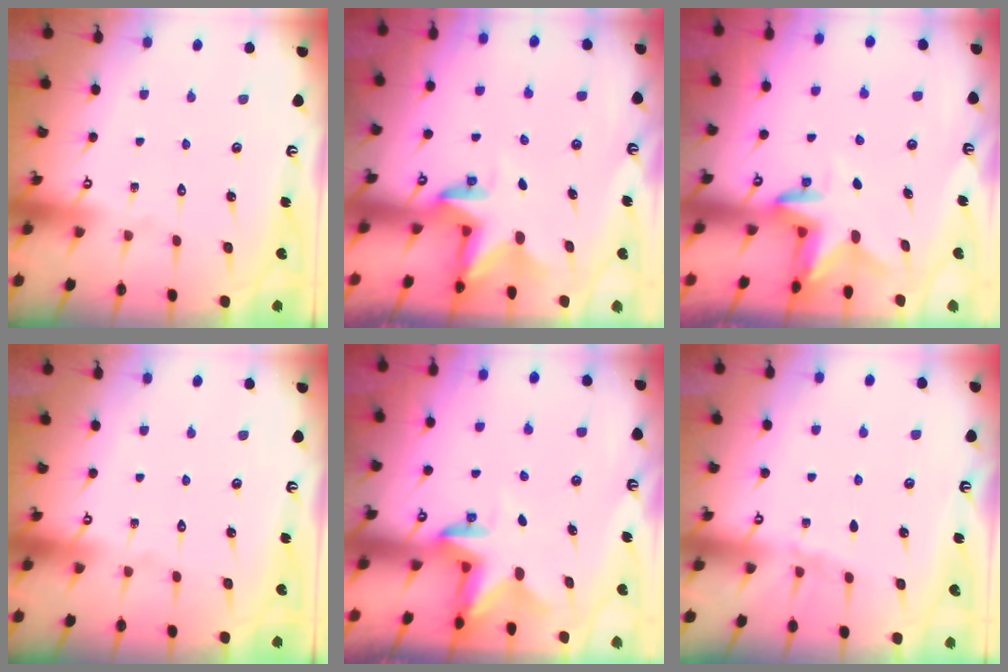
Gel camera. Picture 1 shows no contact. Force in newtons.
{"total": 2.9, "press": 2.9, "slide": 0.1}
{"total": 3.0, "press": 3.0, "slide": 0.3}
{"total": 0.0}
{"total": 2.7, "press": 2.6, "slide": 0.5}
{"total": 1.8, "press": 1.8, "slide": 0.3}